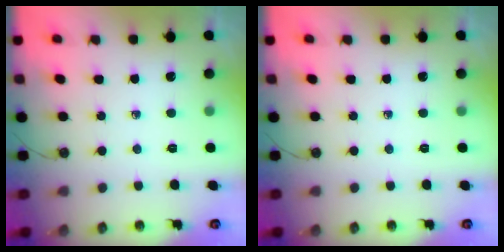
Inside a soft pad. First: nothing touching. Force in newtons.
{"total": 0.0}